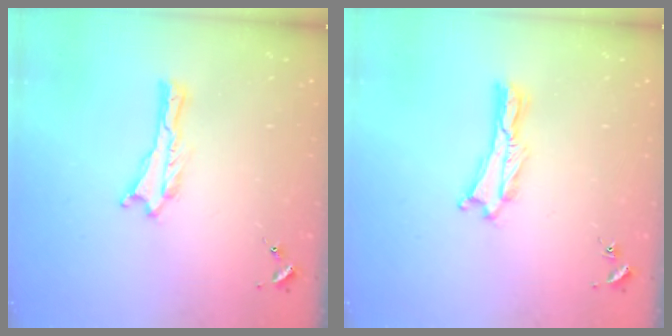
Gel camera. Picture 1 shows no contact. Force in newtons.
{"total": 0.6, "press": 0.5, "slide": 0.2}